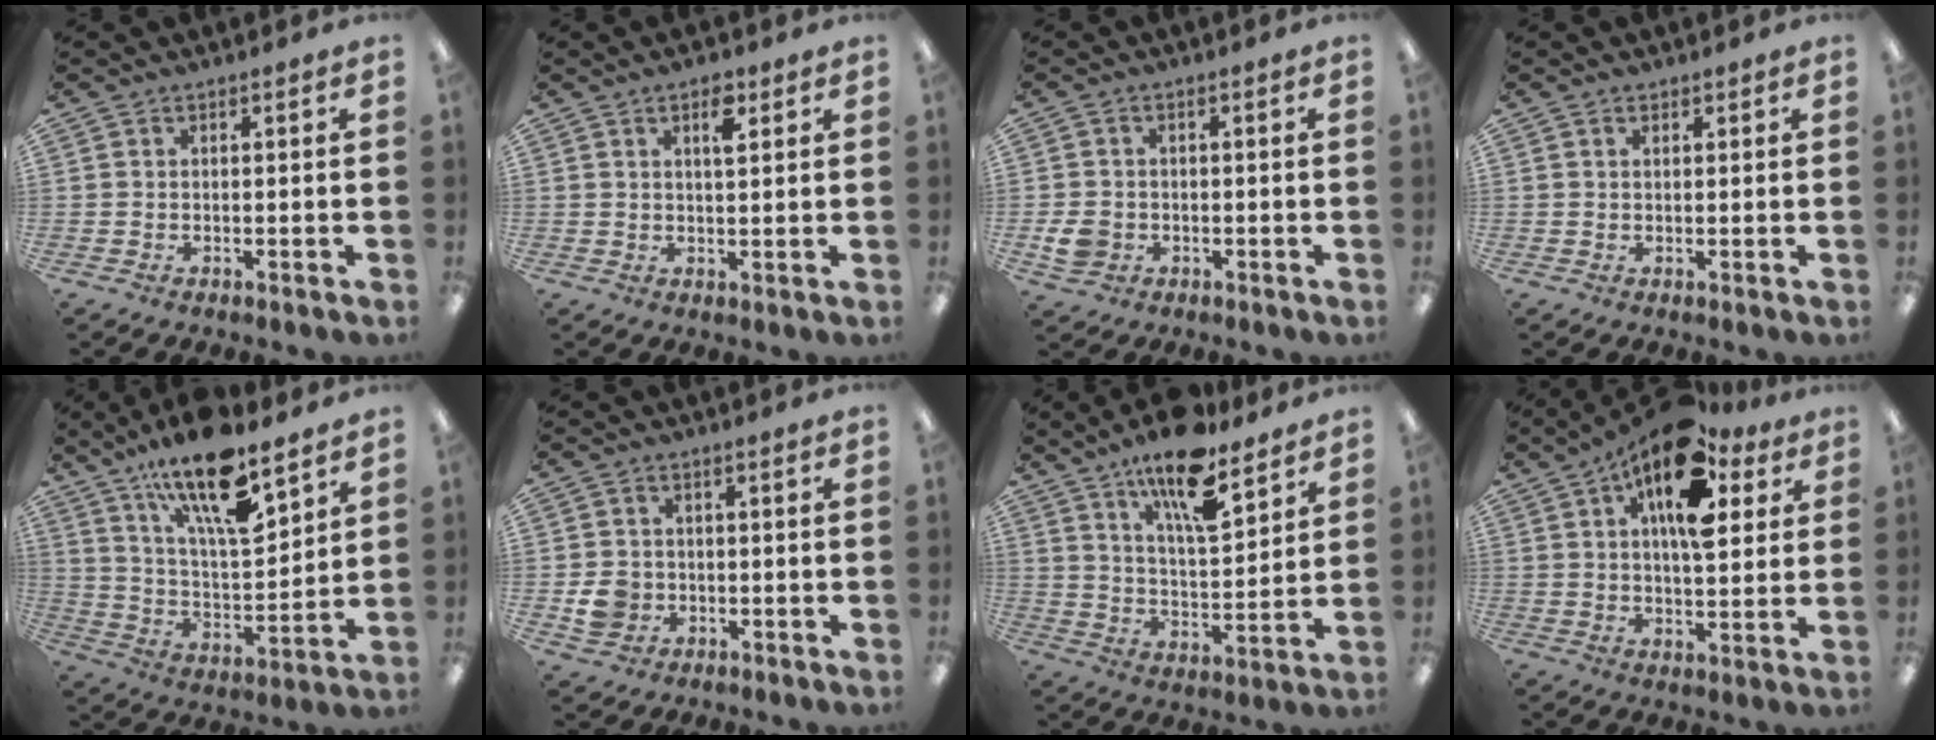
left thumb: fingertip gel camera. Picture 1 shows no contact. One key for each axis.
{"total": 4.0, "fx": 2.3, "fy": 1.5, "fz": 2.9, "tx": -0.033, "ty": -0.008, "tz": 0.032}
{"total": 4.1, "fx": -0.9, "fy": 3.4, "fz": 2.0, "tx": -0.038, "ty": 0.000, "tz": -0.019}
{"total": 1.0, "fx": 0.7, "fy": 0.6, "fz": 0.4, "tx": -0.008, "ty": 0.002, "tz": 0.012}
{"total": 19.9, "fx": 13.8, "fy": 6.3, "fz": 12.9, "tx": -0.219, "ty": -0.079, "tz": 0.231}
{"total": 5.3, "fx": -1.0, "fy": 4.7, "fz": 2.2, "tx": -0.028, "ty": 0.004, "tz": -0.017}
{"total": 15.8, "fx": 11.5, "fy": 4.8, "fz": 9.7, "tx": -0.160, "ty": -0.062, "tz": 0.192}
{"total": 17.2, "fx": 8.6, "fy": 8.3, "fz": 12.4, "tx": -0.188, "ty": -0.029, "tz": 0.143}